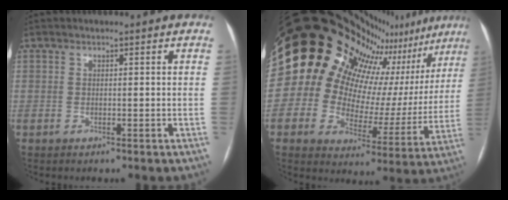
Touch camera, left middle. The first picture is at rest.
{"total": 18.7, "force": [13.3, 9.3, 9.3], "torque": [-0.142, 0.021, 0.163]}